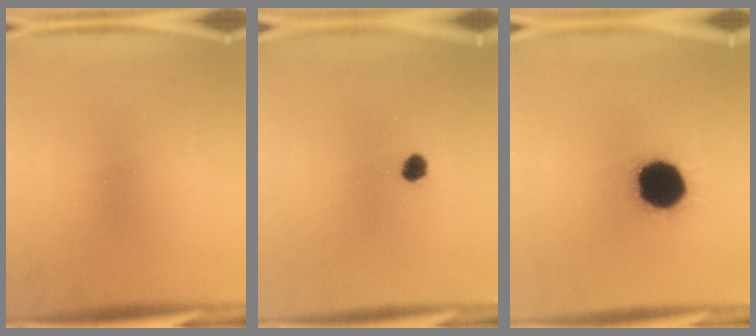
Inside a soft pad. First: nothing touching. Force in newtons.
{"total": 2.5}
{"total": 19.7}